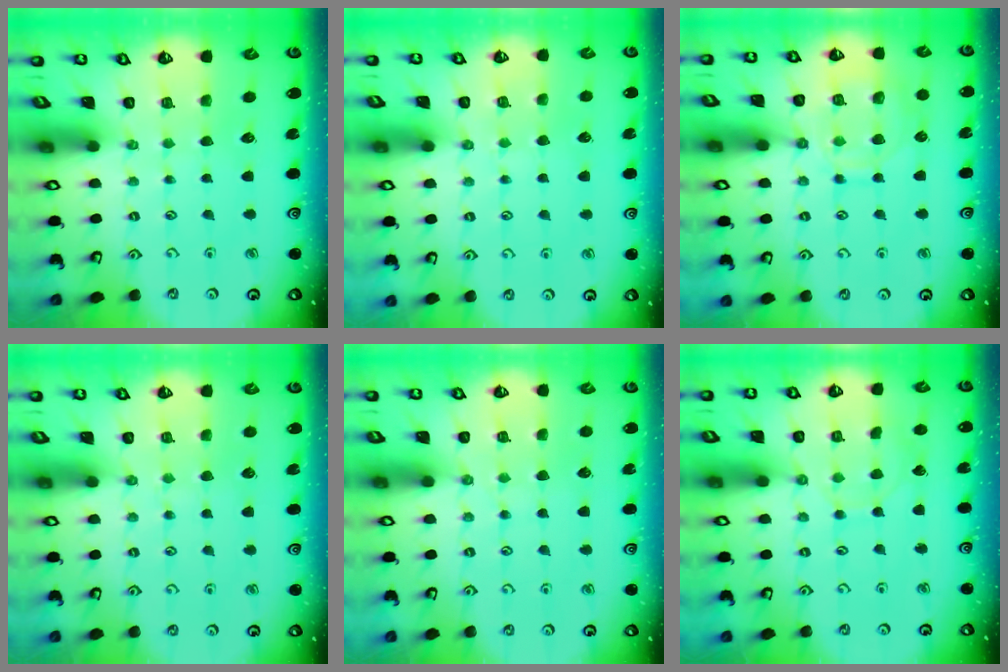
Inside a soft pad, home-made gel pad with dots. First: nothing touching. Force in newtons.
{"total": 4.7, "press": 4.6, "slide": 0.4}
{"total": 12.4, "press": 12.3, "slide": 1.1}
{"total": 4.3, "press": 4.3, "slide": 0.6}
{"total": 4.5, "press": 4.4, "slide": 0.4}
{"total": 5.8, "press": 5.7, "slide": 0.6}